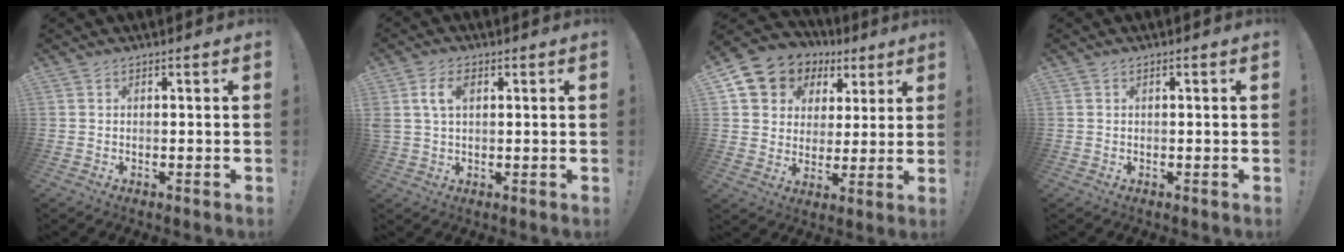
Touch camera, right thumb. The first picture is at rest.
{"total": 6.2, "force": [1.7, 3.8, 4.6], "torque": [-0.103, 0.004, 0.028]}
{"total": 8.6, "force": [4.0, 7.2, 2.3], "torque": [-0.040, -0.032, 0.080]}
{"total": 0.6, "force": [0.1, -0.1, 0.6], "torque": [-0.017, 0.002, 0.003]}